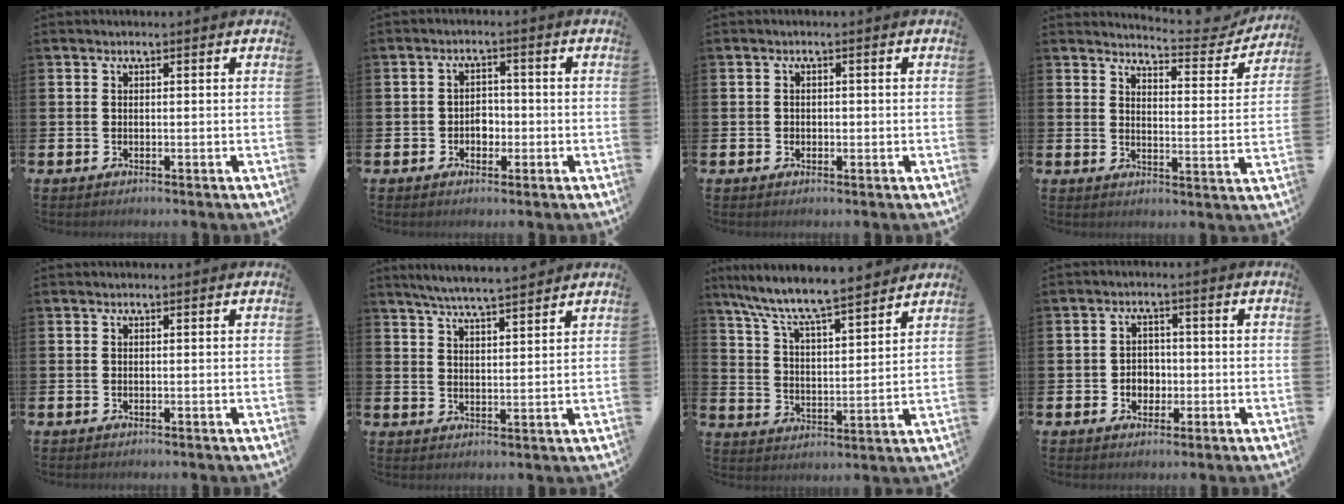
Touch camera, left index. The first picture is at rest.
{"total": 2.6, "force": [-0.8, 2.1, 1.2], "torque": [-0.014, 0.001, -0.023]}
{"total": 0.8, "force": [-0.1, 0.8, 0.3], "torque": [0.005, 0.001, -0.006]}
{"total": 5.0, "force": [4.9, 0.4, 0.8], "torque": [-0.011, -0.044, 0.076]}
{"total": 0.0}
{"total": 5.5, "force": [5.3, -0.1, 1.3], "torque": [-0.040, -0.026, 0.095]}
{"total": 8.7, "force": [8.1, 0.5, 3.0], "torque": [-0.090, -0.062, 0.139]}
{"total": 2.9, "force": [-0.6, 2.6, 1.2], "torque": [-0.016, 0.002, -0.020]}